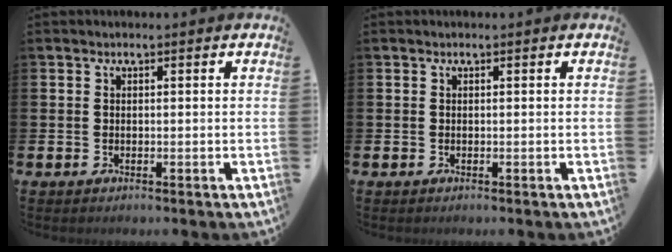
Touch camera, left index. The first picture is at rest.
{"total": 0.0}